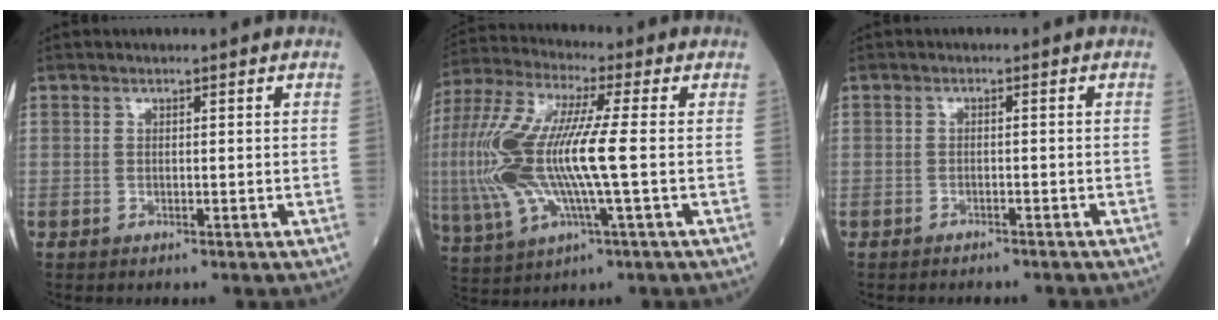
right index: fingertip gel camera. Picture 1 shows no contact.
{"total": 18.8, "force": [-0.9, 3.7, 18.4], "torque": [-0.429, 0.002, -0.016]}
{"total": 4.1, "force": [-3.6, 1.2, 1.4], "torque": [-0.023, -0.004, -0.043]}